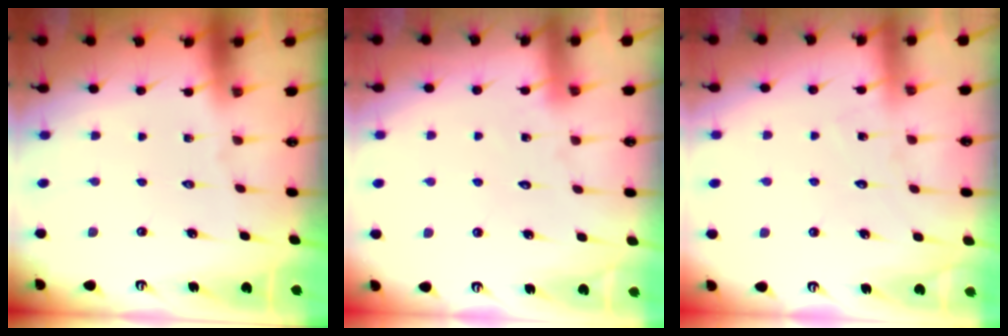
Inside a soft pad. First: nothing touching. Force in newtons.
{"total": 7.5, "press": 7.5, "slide": 0.3}
{"total": 7.7, "press": 7.7, "slide": 0.4}